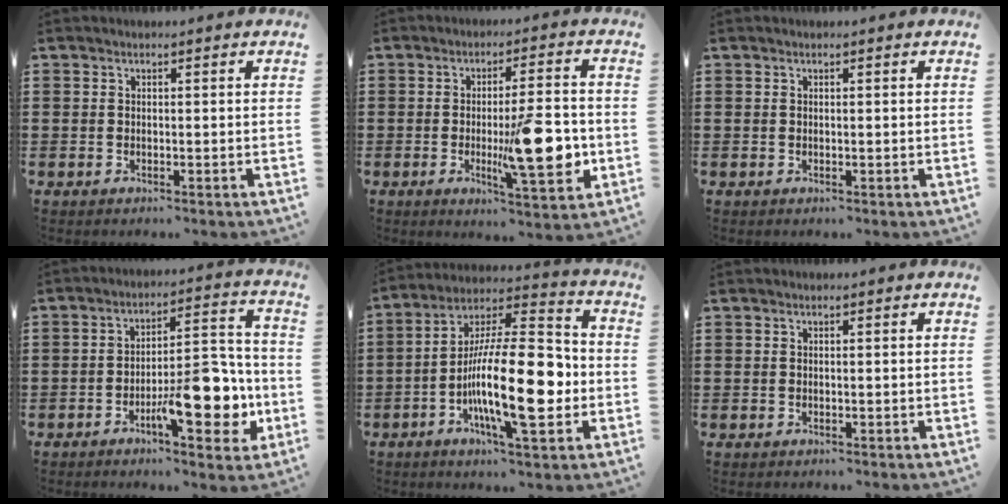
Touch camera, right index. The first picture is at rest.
{"total": 12.6, "force": [-2.1, 3.0, 12.0], "torque": [-0.182, -0.015, -0.033]}
{"total": 0.0}
{"total": 12.3, "force": [-4.8, 4.5, 10.4], "torque": [-0.148, 0.003, -0.079]}
{"total": 17.3, "force": [-3.5, 5.9, 15.9], "torque": [-0.278, -0.007, -0.063]}
{"total": 0.0}